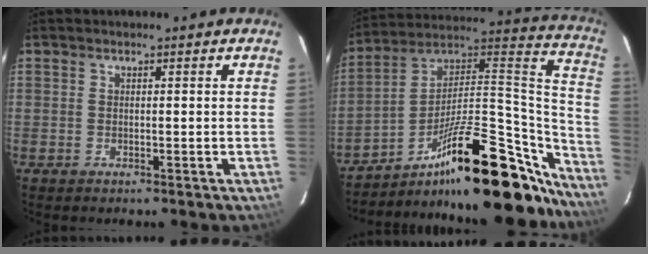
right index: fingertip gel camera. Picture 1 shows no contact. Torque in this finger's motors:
{"motor_torque": [0.65, -0.59, 0.89, 0.15]}